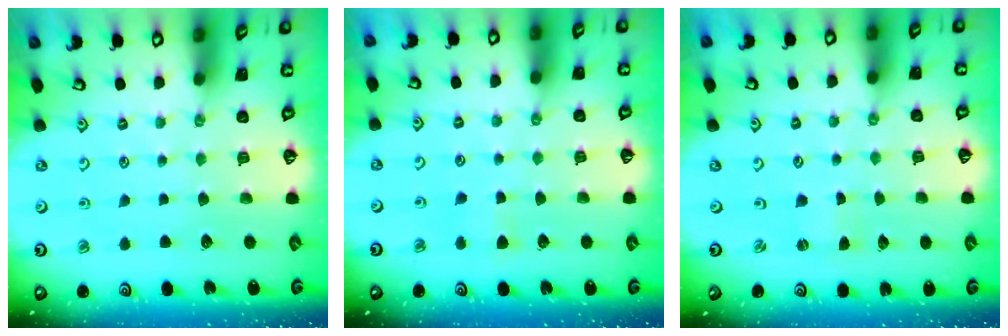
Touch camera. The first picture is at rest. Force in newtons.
{"total": 3.7, "press": 3.7, "slide": 0.6}
{"total": 0.0}